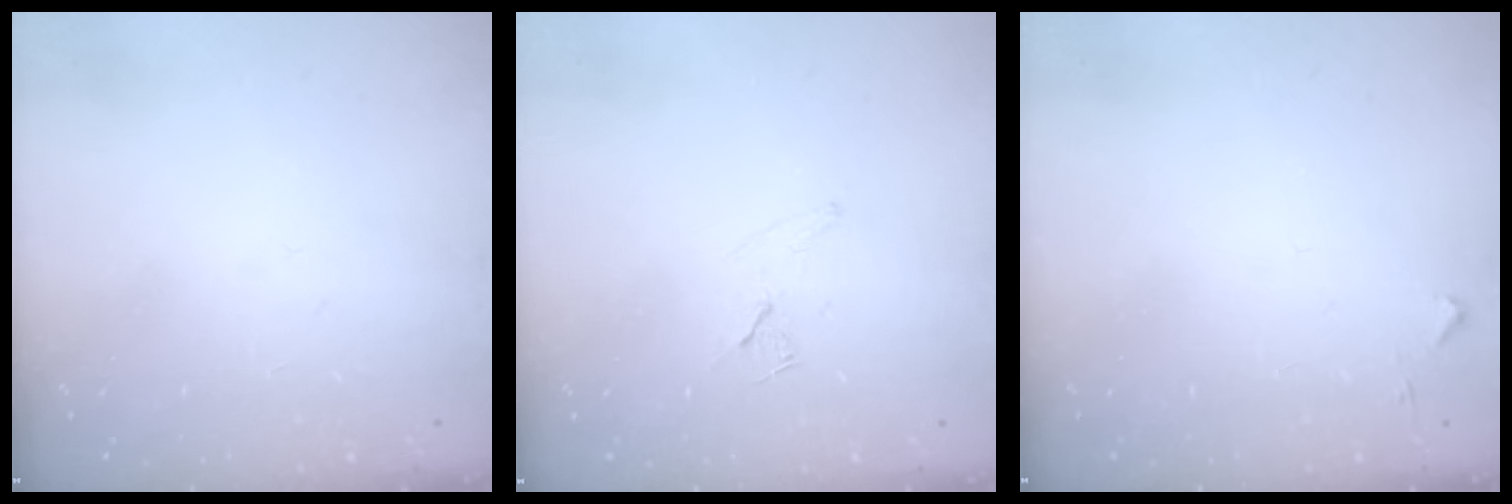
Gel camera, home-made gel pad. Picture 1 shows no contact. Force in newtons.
{"total": 6.7, "press": 6.0, "slide": 3.0}
{"total": 3.1, "press": 3.1, "slide": 0.5}